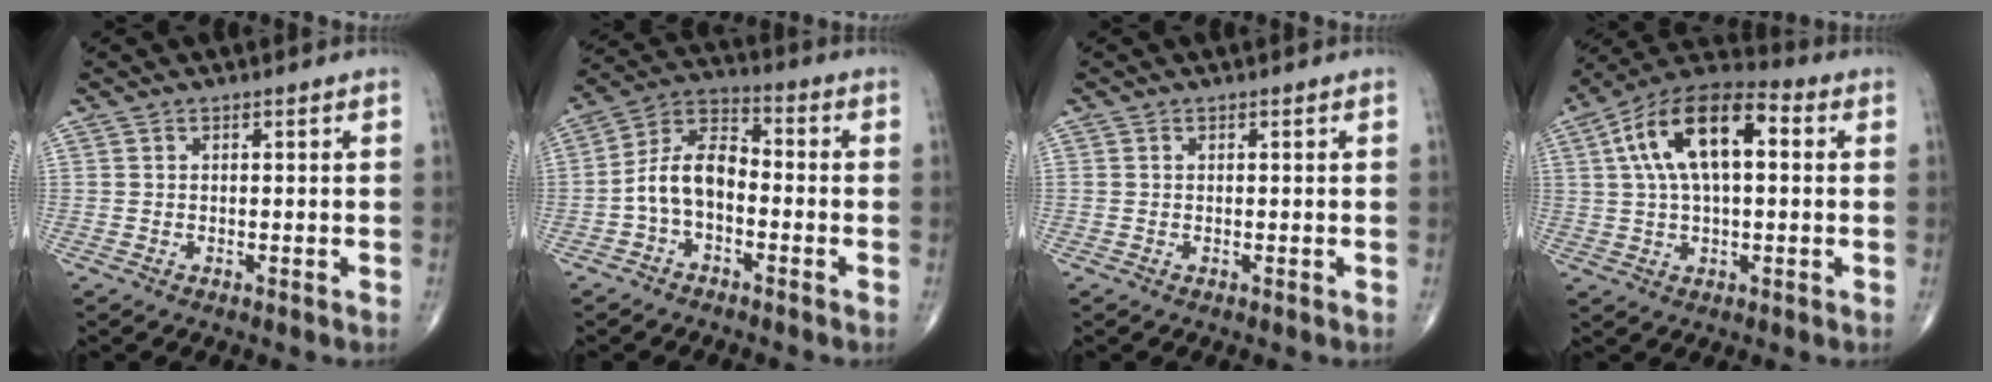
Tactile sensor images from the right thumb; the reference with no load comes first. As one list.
[{"total": 9.4, "force": [-2.2, 5.6, 7.2], "torque": [-0.129, 0.041, -0.054]}, {"total": 0.0}, {"total": 16.5, "force": [3.5, 7.9, 14.0], "torque": [-0.242, 0.032, 0.051]}]